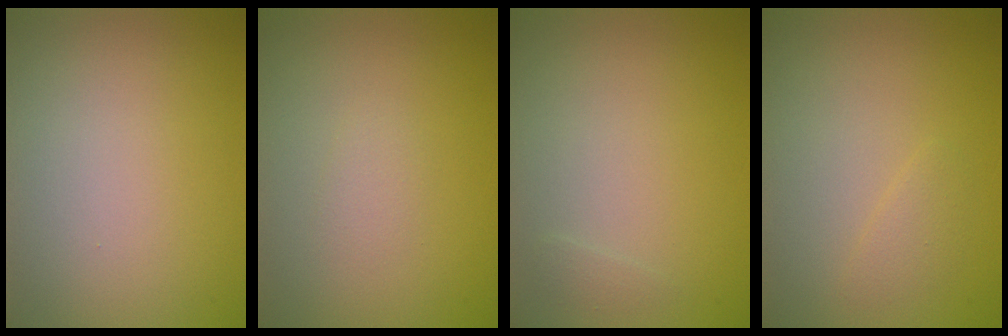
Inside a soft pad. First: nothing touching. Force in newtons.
{"total": 0.8, "press": 0.8, "slide": 0.0}
{"total": 0.5, "press": 0.5, "slide": 0.0}
{"total": 1.1, "press": 1.1, "slide": 0.1}